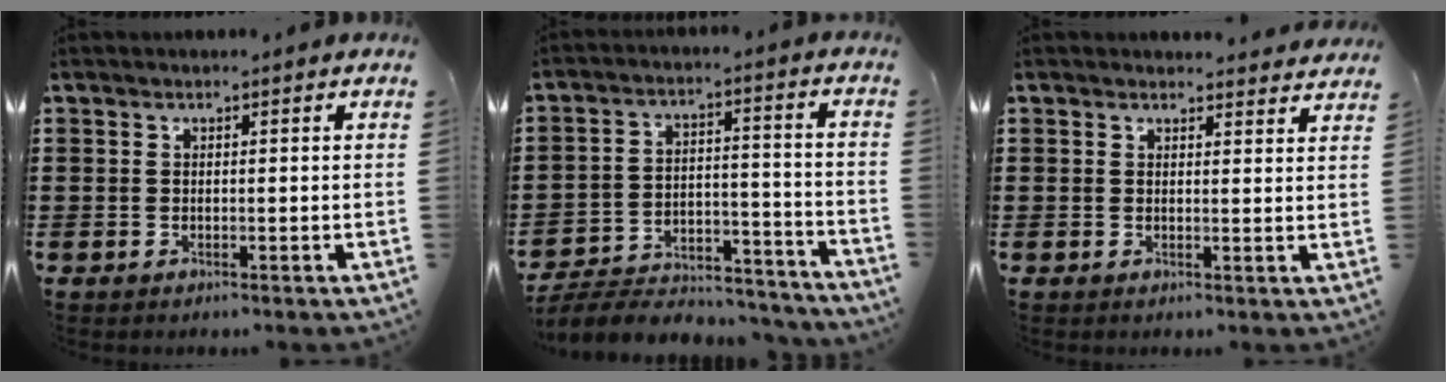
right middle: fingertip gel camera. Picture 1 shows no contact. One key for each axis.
{"total": 5.7, "fx": -5.5, "fy": 1.2, "fz": 1.0, "tx": -0.023, "ty": 0.007, "tz": -0.111}
{"total": 1.8, "fx": 1.7, "fy": 0.4, "fz": 0.0, "tx": 0.010, "ty": -0.005, "tz": 0.030}